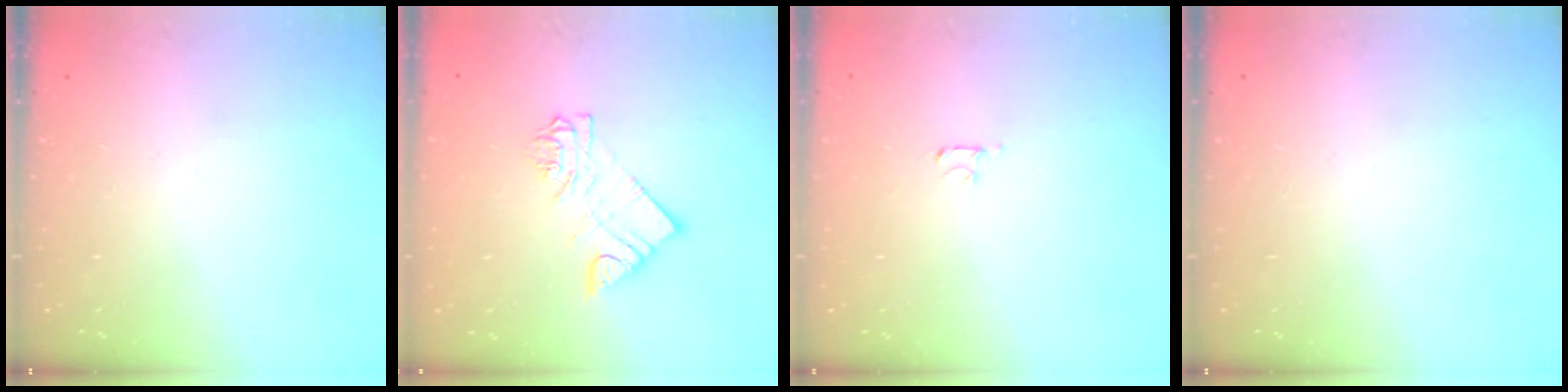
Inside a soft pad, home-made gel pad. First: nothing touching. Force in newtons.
{"total": 8.0, "press": 8.0, "slide": 0.4}
{"total": 2.5, "press": 2.4, "slide": 0.3}
{"total": 0.0}